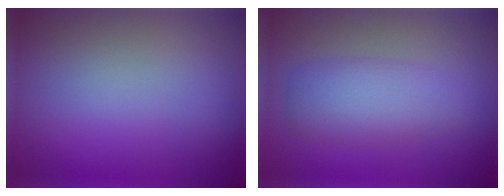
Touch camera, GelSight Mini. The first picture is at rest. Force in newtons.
{"total": 3.9, "press": 3.9, "slide": 0.0}